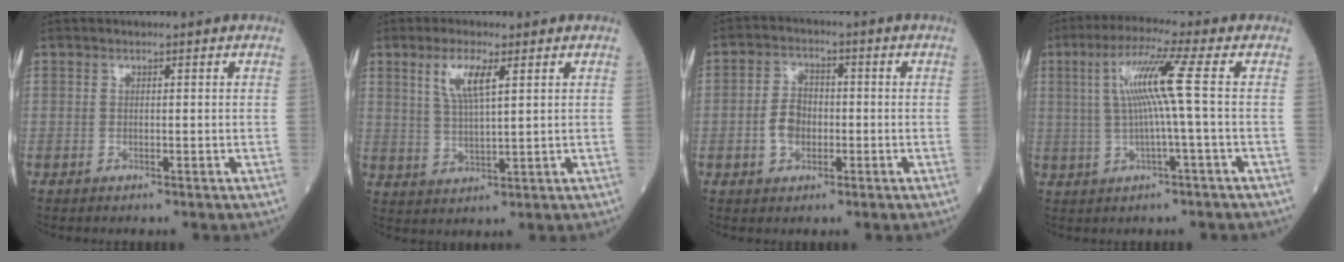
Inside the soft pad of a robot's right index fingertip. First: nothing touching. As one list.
[{"total": 6.3, "force": [2.7, 1.6, 5.4], "torque": [-0.113, 0.003, 0.056]}, {"total": 5.6, "force": [-1.4, 4.0, 3.8], "torque": [-0.085, 0.014, -0.024]}, {"total": 8.9, "force": [0.8, -0.8, 8.8], "torque": [-0.174, 0.014, 0.020]}]